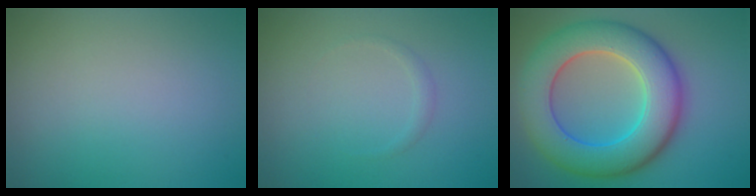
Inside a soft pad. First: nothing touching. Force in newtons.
{"total": 0.8, "press": 0.8, "slide": 0.0}
{"total": 10.1, "press": 10.1, "slide": 0.7}